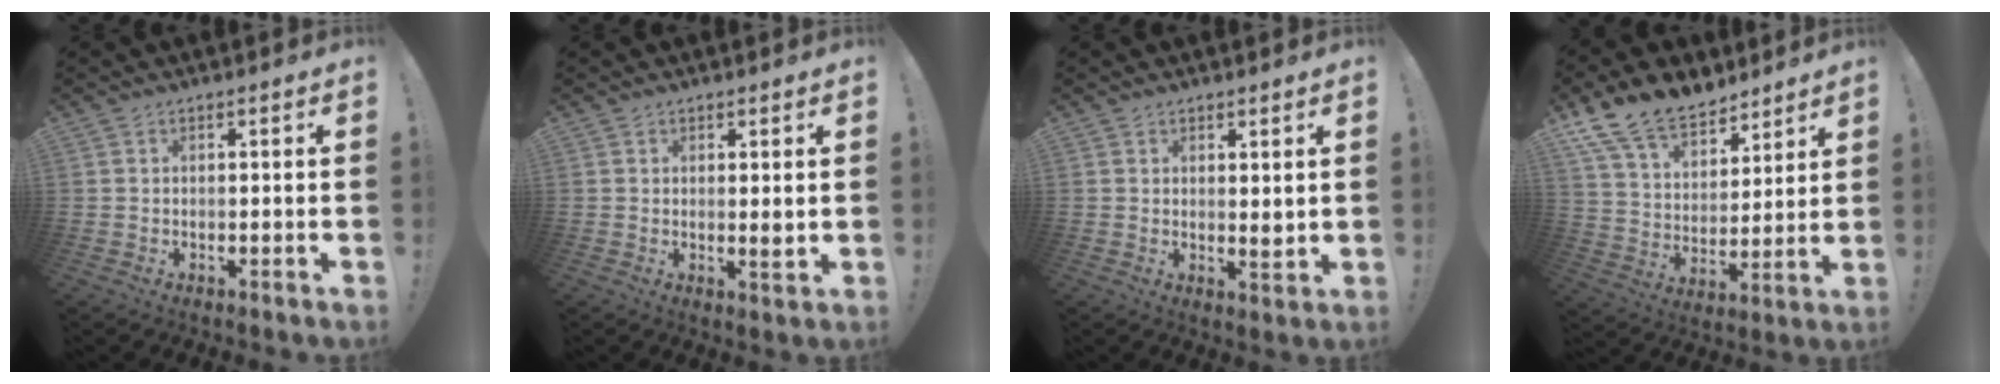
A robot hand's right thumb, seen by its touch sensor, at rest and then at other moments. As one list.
[{"total": 2.4, "force": [0.8, 0.7, 2.2], "torque": [-0.019, -0.012, 0.010]}, {"total": 3.0, "force": [1.7, 1.3, 2.0], "torque": [-0.012, -0.021, 0.028]}, {"total": 15.5, "force": [12.0, 8.1, 5.6], "torque": [-0.109, -0.086, 0.226]}]